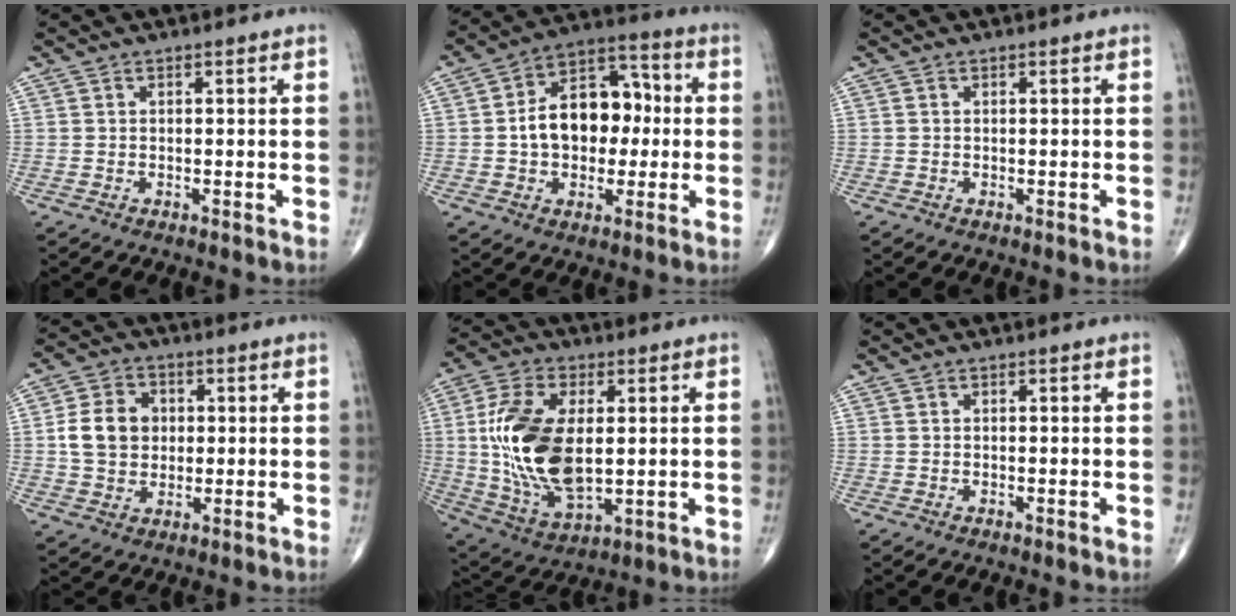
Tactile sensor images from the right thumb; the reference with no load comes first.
{"total": 15.0, "force": [-0.1, 10.2, 11.0], "torque": [-0.135, 0.040, -0.005]}
{"total": 0.0}
{"total": 9.2, "force": [0.9, 7.5, 5.3], "torque": [-0.073, 0.006, 0.014]}
{"total": 18.9, "force": [1.4, 10.2, 15.9], "torque": [-0.316, -0.011, 0.035]}
{"total": 0.0}